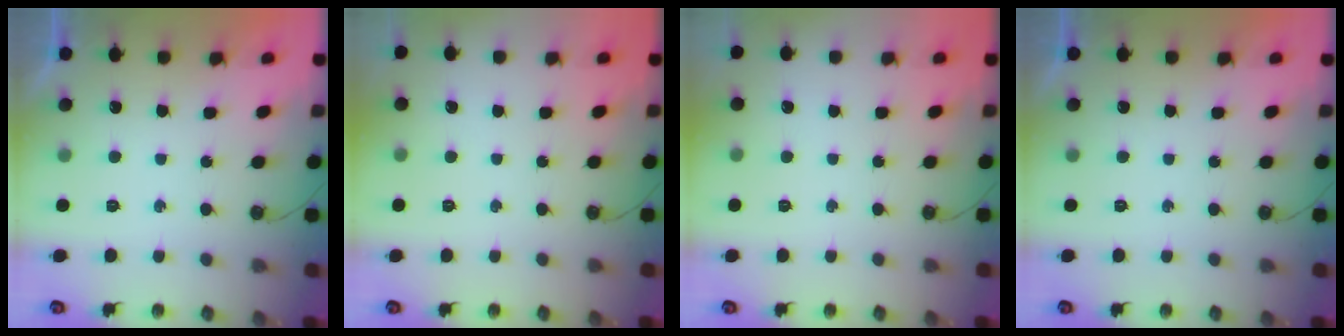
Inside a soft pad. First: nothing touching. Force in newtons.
{"total": 0.0}
{"total": 0.0}
{"total": 0.0}